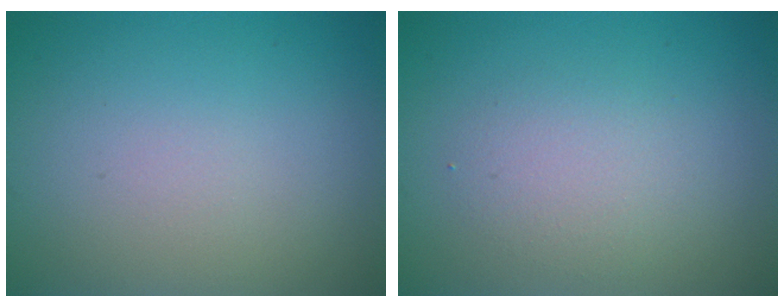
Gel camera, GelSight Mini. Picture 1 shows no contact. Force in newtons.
{"total": 2.4, "press": 2.4, "slide": 0.1}